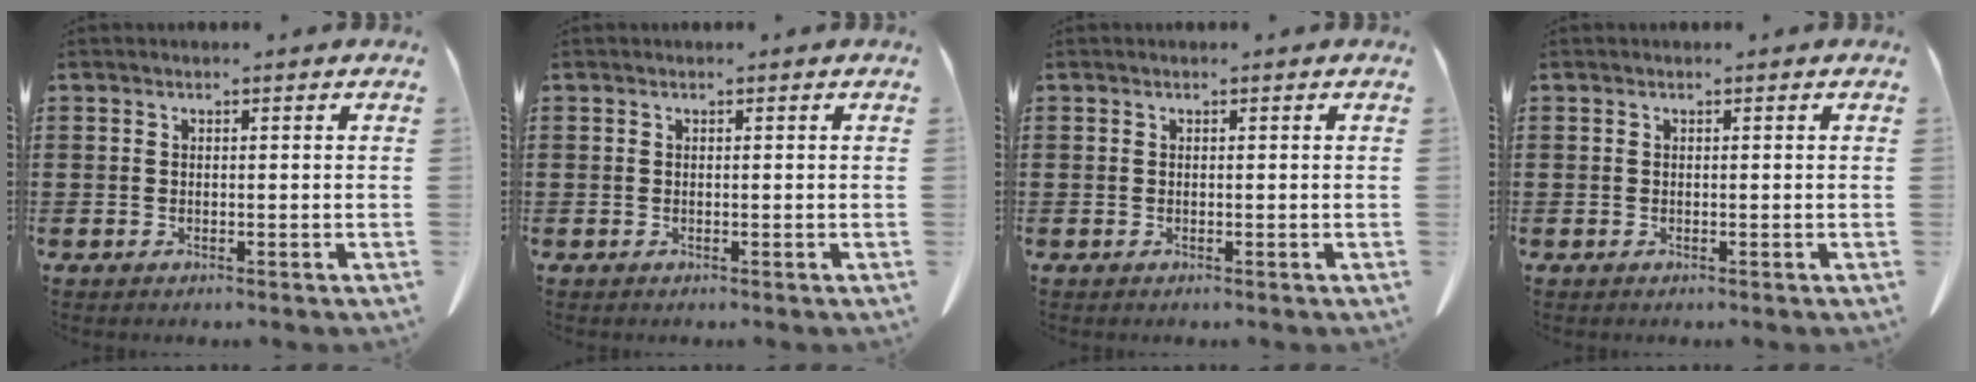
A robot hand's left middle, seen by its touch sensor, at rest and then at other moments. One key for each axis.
{"total": 0.0}
{"total": 0.0}
{"total": 0.0}